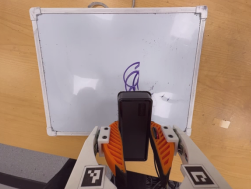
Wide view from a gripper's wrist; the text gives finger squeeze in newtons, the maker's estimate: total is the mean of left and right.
{"total": 8.4, "left": 6.8, "right": 10.1}